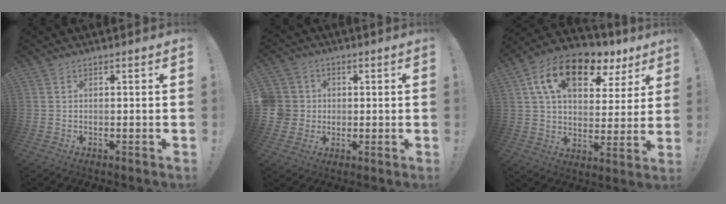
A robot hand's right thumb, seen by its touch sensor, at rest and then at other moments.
{"total": 7.4, "force": [0.5, 7.2, 1.9], "torque": [-0.056, 0.005, 0.014]}
{"total": 16.8, "force": [9.1, 9.2, 10.8], "torque": [-0.179, -0.042, 0.161]}